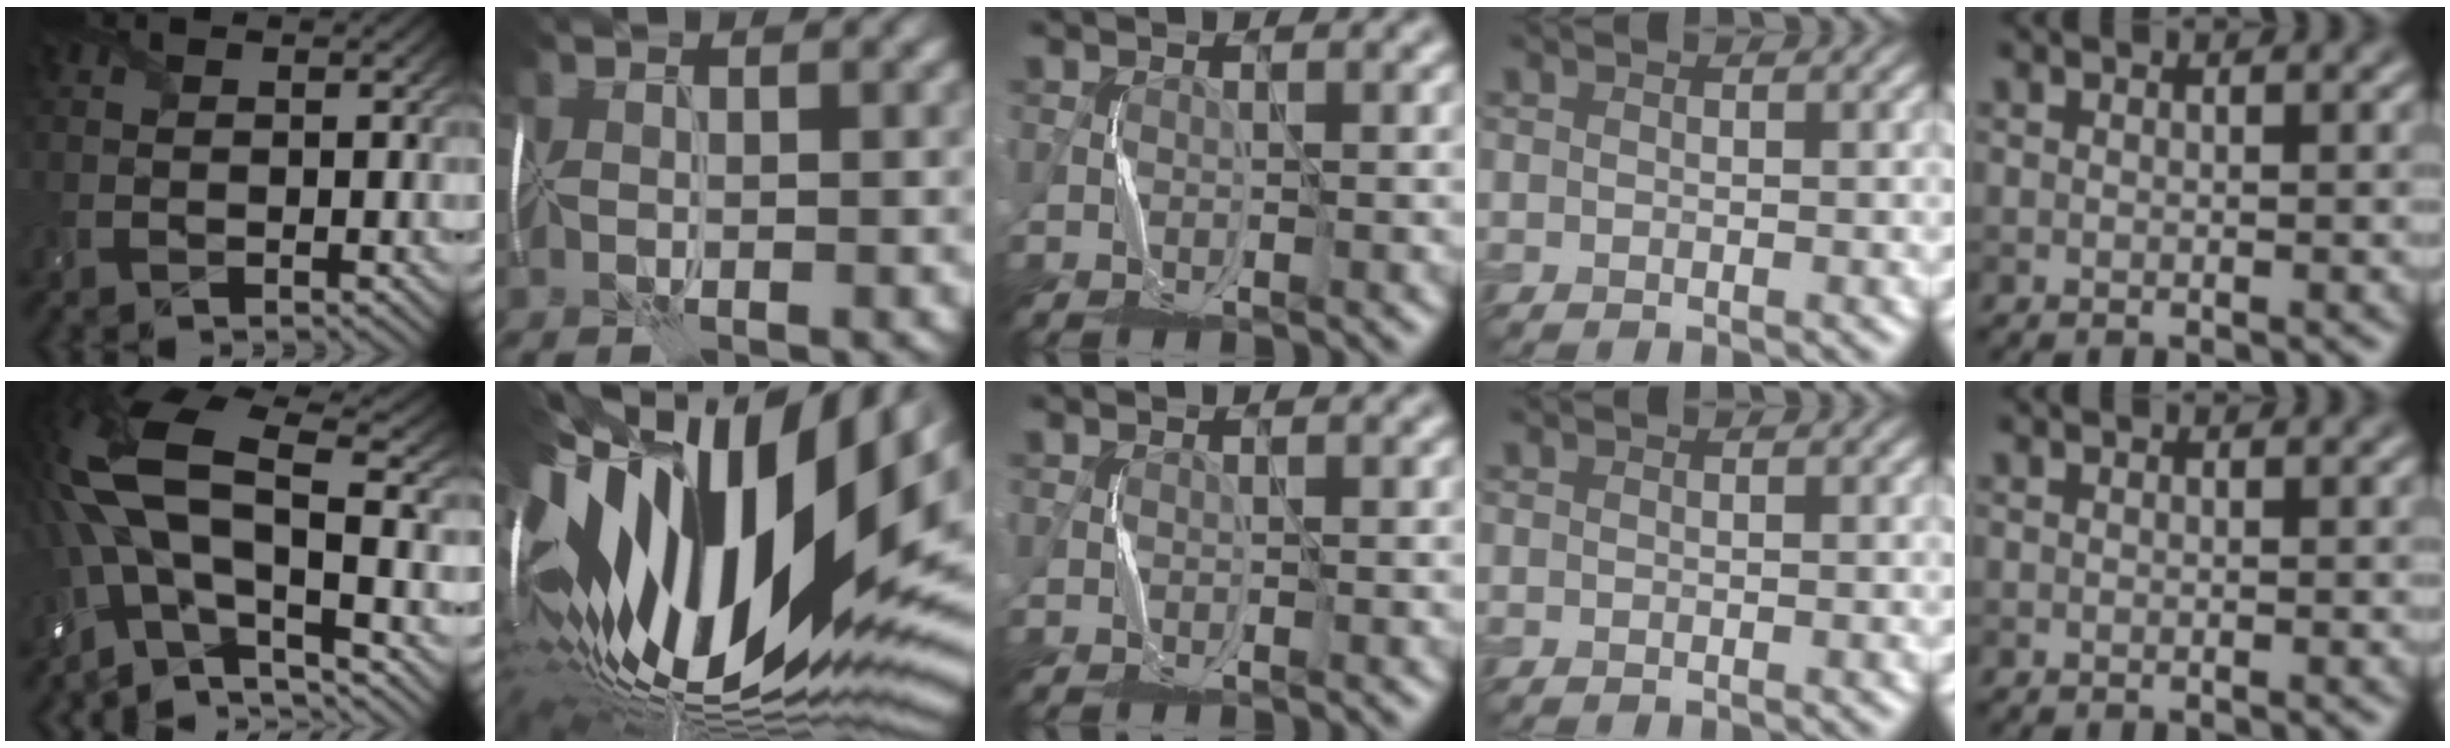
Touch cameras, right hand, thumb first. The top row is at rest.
{"thumb": {"total": 16.0, "force": [-1.6, 6.6, 14.5], "torque": [-0.321, -0.008, -0.022]}, "index": {"total": 20.5, "force": [0.3, 9.3, 18.3], "torque": [-0.326, -0.019, -0.010]}}